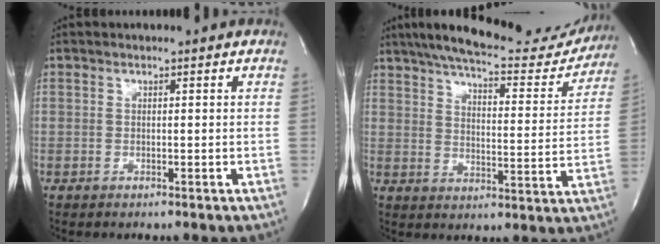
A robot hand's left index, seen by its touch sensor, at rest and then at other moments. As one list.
[{"total": 21.8, "force": [19.3, 4.6, 9.1], "torque": [-0.143, -0.018, 0.248]}]